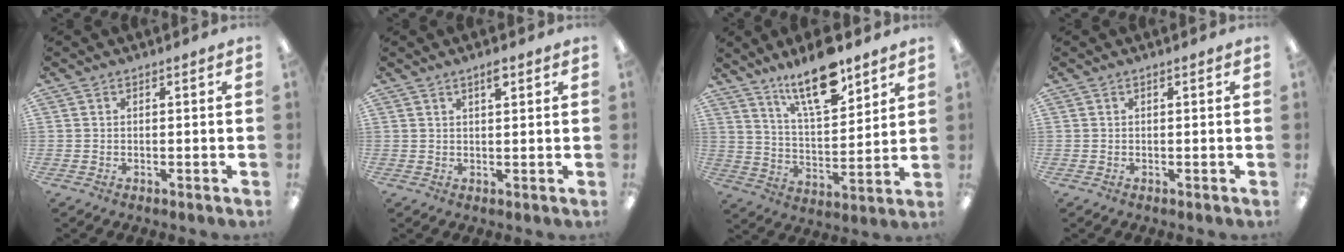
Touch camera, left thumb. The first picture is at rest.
{"total": 2.5, "force": [1.8, 0.7, 1.7], "torque": [-0.021, -0.005, 0.027]}
{"total": 15.3, "force": [11.2, 5.0, 9.2], "torque": [-0.155, -0.056, 0.189]}
{"total": 0.0}